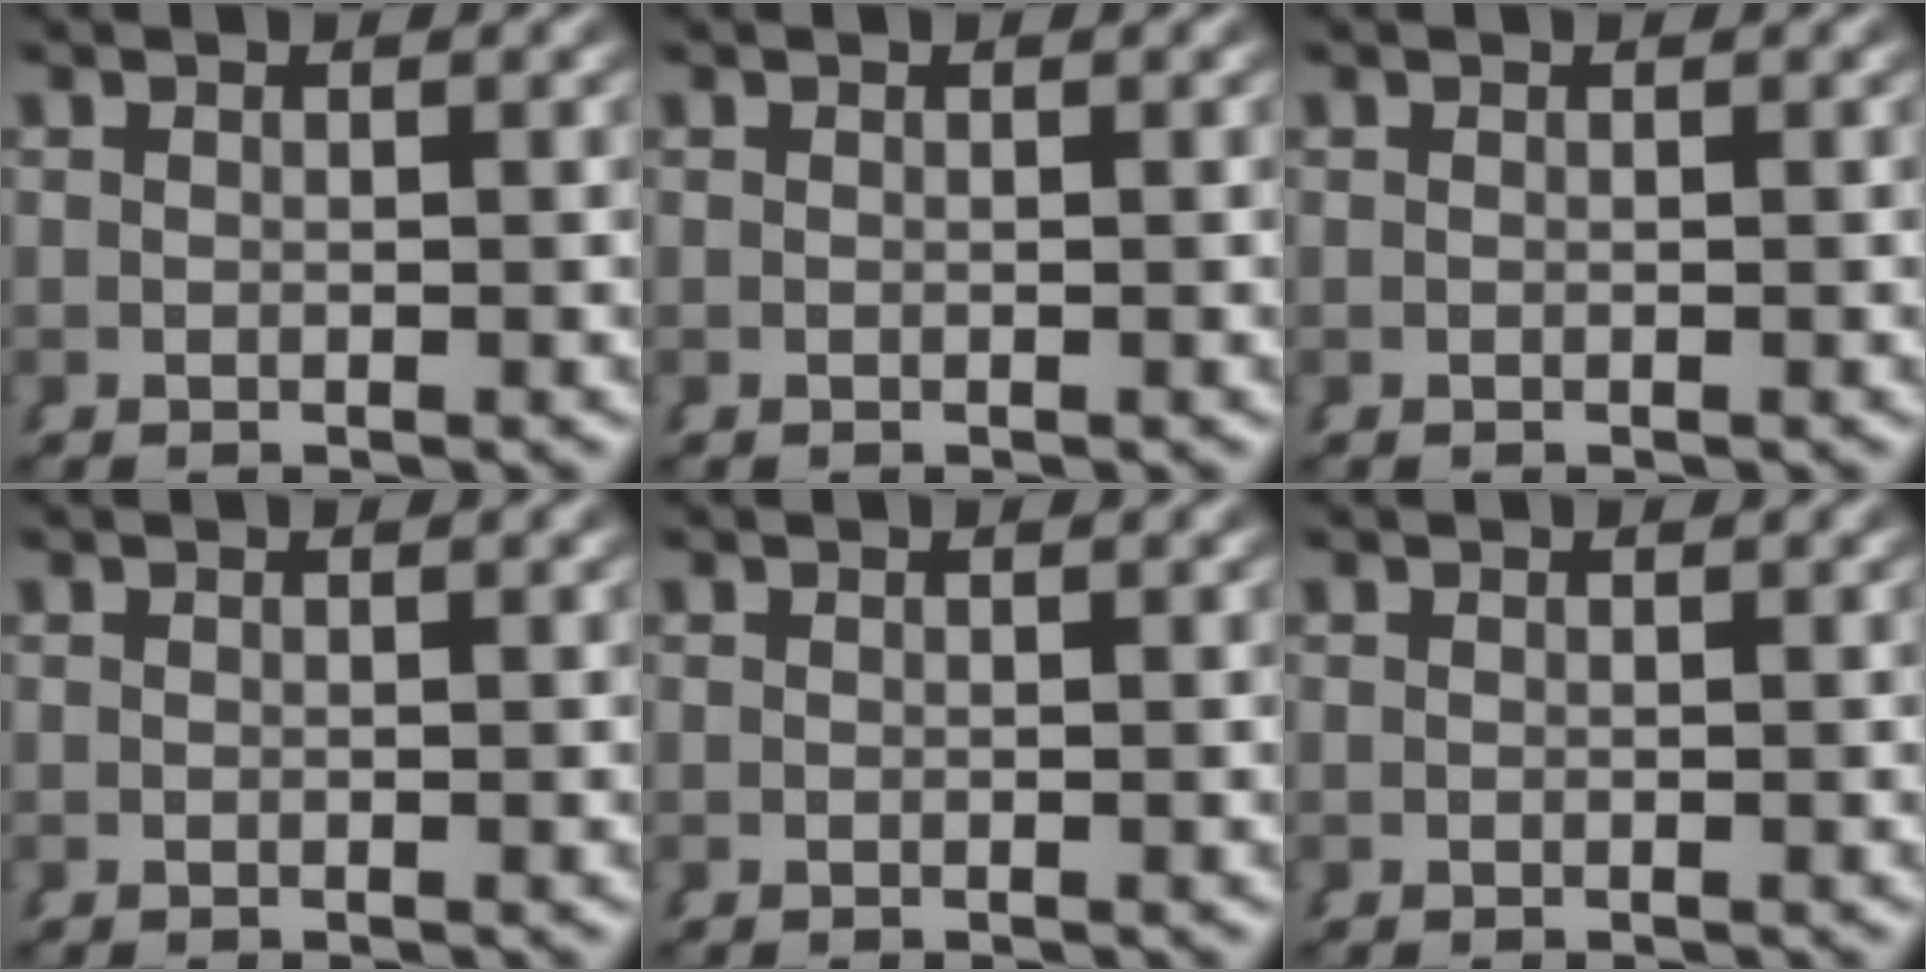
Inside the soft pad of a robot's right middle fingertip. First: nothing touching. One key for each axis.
{"total": 0.0}
{"total": 0.0}
{"total": 0.0}
{"total": 0.0}
{"total": 0.0}